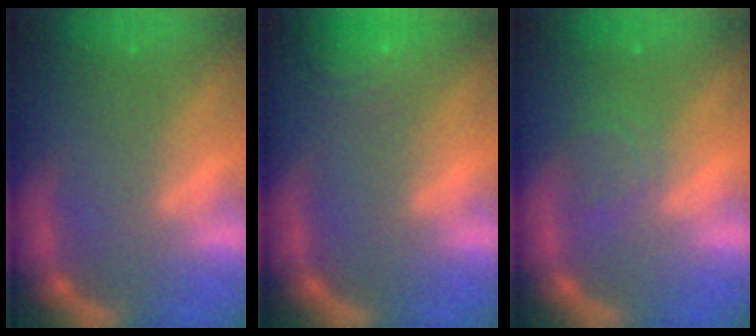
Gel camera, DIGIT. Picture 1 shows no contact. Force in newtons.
{"total": 6.0}
{"total": 2.4}